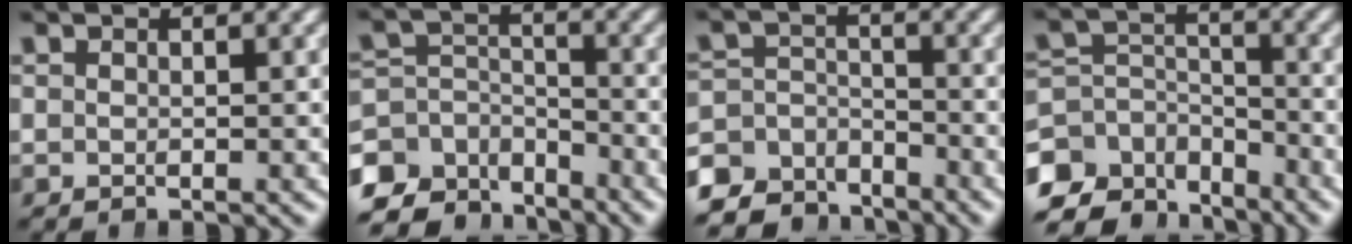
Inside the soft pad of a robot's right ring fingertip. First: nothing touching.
{"total": 8.3, "force": [-5.1, 5.5, 3.6], "torque": [-0.075, -0.042, -0.072]}
{"total": 7.2, "force": [-5.1, 4.3, 2.5], "torque": [-0.045, -0.032, -0.078]}
{"total": 9.2, "force": [-5.3, 6.2, 4.2], "torque": [-0.082, -0.046, -0.075]}